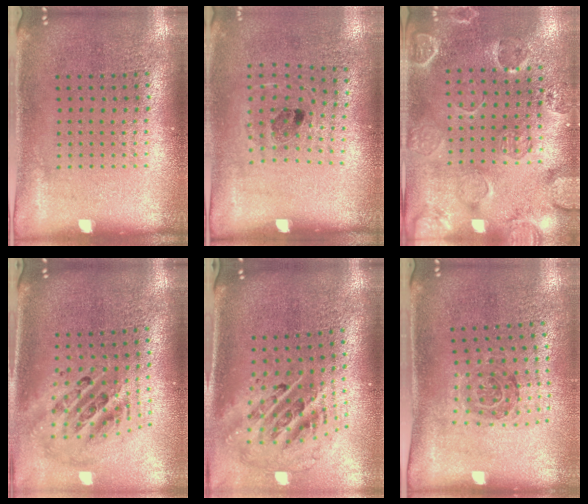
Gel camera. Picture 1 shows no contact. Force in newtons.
{"total": 1.0, "press": 0.7, "slide": 0.7}
{"total": 2.5, "press": 2.0, "slide": 1.5}
{"total": 2.4, "press": 1.7, "slide": 1.7}
{"total": 2.8, "press": 1.9, "slide": 2.1}
{"total": 1.1, "press": 1.0, "slide": 0.3}